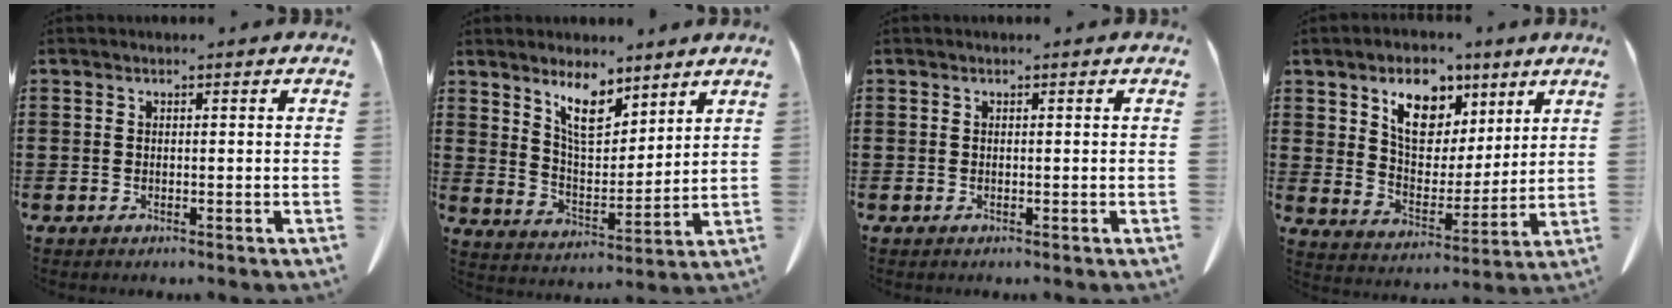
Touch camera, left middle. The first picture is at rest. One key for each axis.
{"total": 7.9, "fx": 6.0, "fy": 3.0, "fz": 4.2, "tx": -0.087, "ty": -0.024, "tz": 0.109}
{"total": 0.0}
{"total": 9.4, "fx": 5.7, "fy": 6.1, "fz": 4.2, "tx": -0.086, "ty": -0.011, "tz": 0.103}